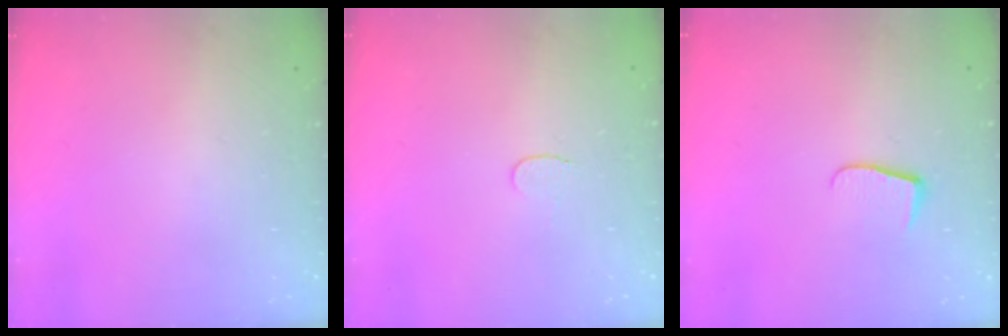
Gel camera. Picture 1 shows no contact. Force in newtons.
{"total": 3.5, "press": 3.5, "slide": 0.4}
{"total": 6.5, "press": 6.5, "slide": 0.6}